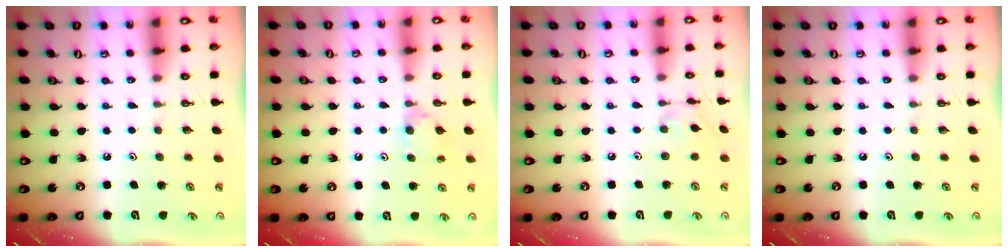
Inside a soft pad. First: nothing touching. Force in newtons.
{"total": 6.1, "press": 6.0, "slide": 0.9}
{"total": 2.6, "press": 2.6, "slide": 0.3}
{"total": 0.0}